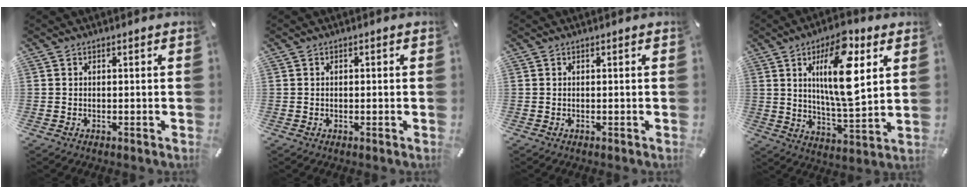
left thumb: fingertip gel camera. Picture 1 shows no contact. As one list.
[{"total": 0.6, "force": [-0.2, 0.4, 0.4], "torque": [-0.007, 0.001, -0.004]}, {"total": 0.0}, {"total": 16.9, "force": [6.0, 5.6, 14.7], "torque": [-0.270, -0.020, 0.089]}]